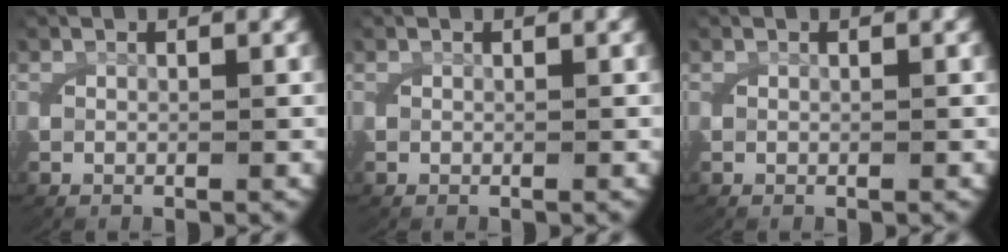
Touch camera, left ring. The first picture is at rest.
{"total": 0.0}
{"total": 0.0}